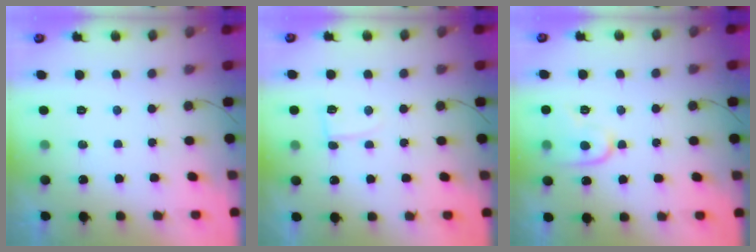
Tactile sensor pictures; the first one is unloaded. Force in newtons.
{"total": 3.4, "press": 3.4, "slide": 0.4}
{"total": 9.8, "press": 9.8, "slide": 0.8}